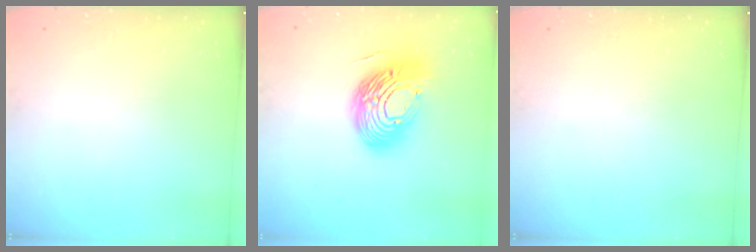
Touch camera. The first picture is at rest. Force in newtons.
{"total": 20.0, "press": 20.0, "slide": 1.6}
{"total": 0.0}